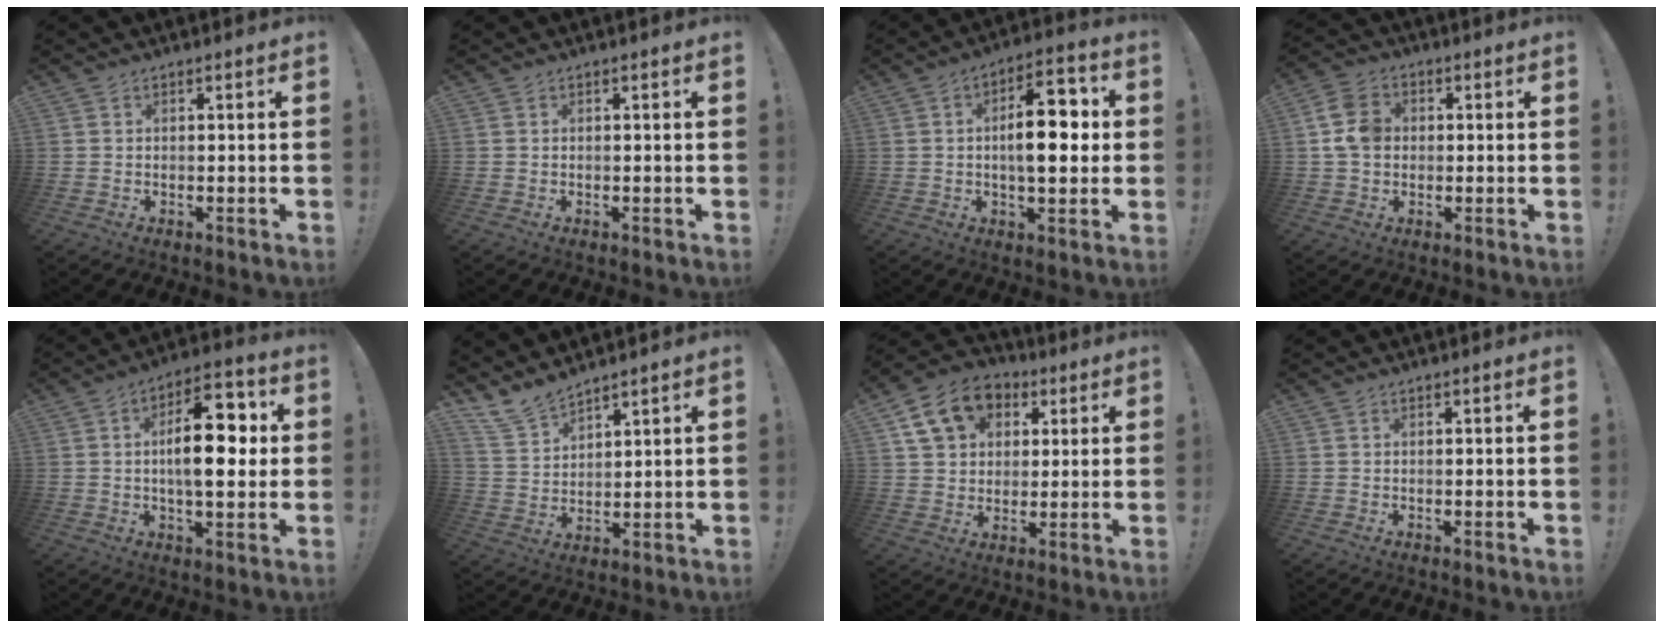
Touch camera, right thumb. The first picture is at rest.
{"total": 0.0}
{"total": 13.8, "force": [0.7, 6.3, 12.3], "torque": [-0.175, 0.005, 0.006]}
{"total": 8.9, "force": [0.8, 6.9, 5.5], "torque": [-0.110, 0.011, 0.019]}
{"total": 16.3, "force": [1.3, 7.6, 14.4], "torque": [-0.212, 0.008, 0.017]}
{"total": 8.4, "force": [7.7, 2.7, 2.0], "torque": [-0.058, -0.051, 0.152]}
{"total": 14.1, "force": [5.8, 11.0, 6.7], "torque": [-0.096, -0.018, 0.116]}
{"total": 0.0}